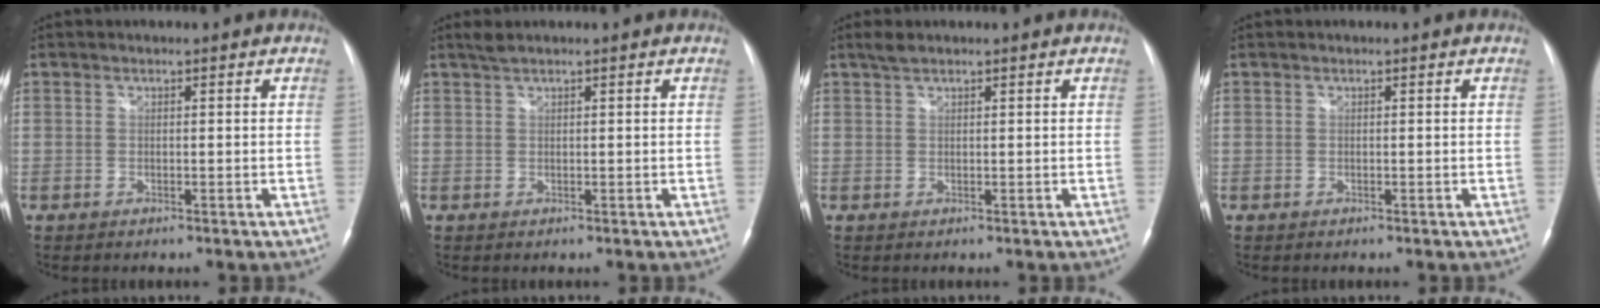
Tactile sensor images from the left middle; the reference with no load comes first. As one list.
[{"total": 1.3, "force": [1.1, -0.1, 0.7], "torque": [-0.019, 0.011, 0.026]}, {"total": 1.5, "force": [1.3, 0.3, 0.8], "torque": [-0.022, 0.008, 0.030]}, {"total": 0.0}]